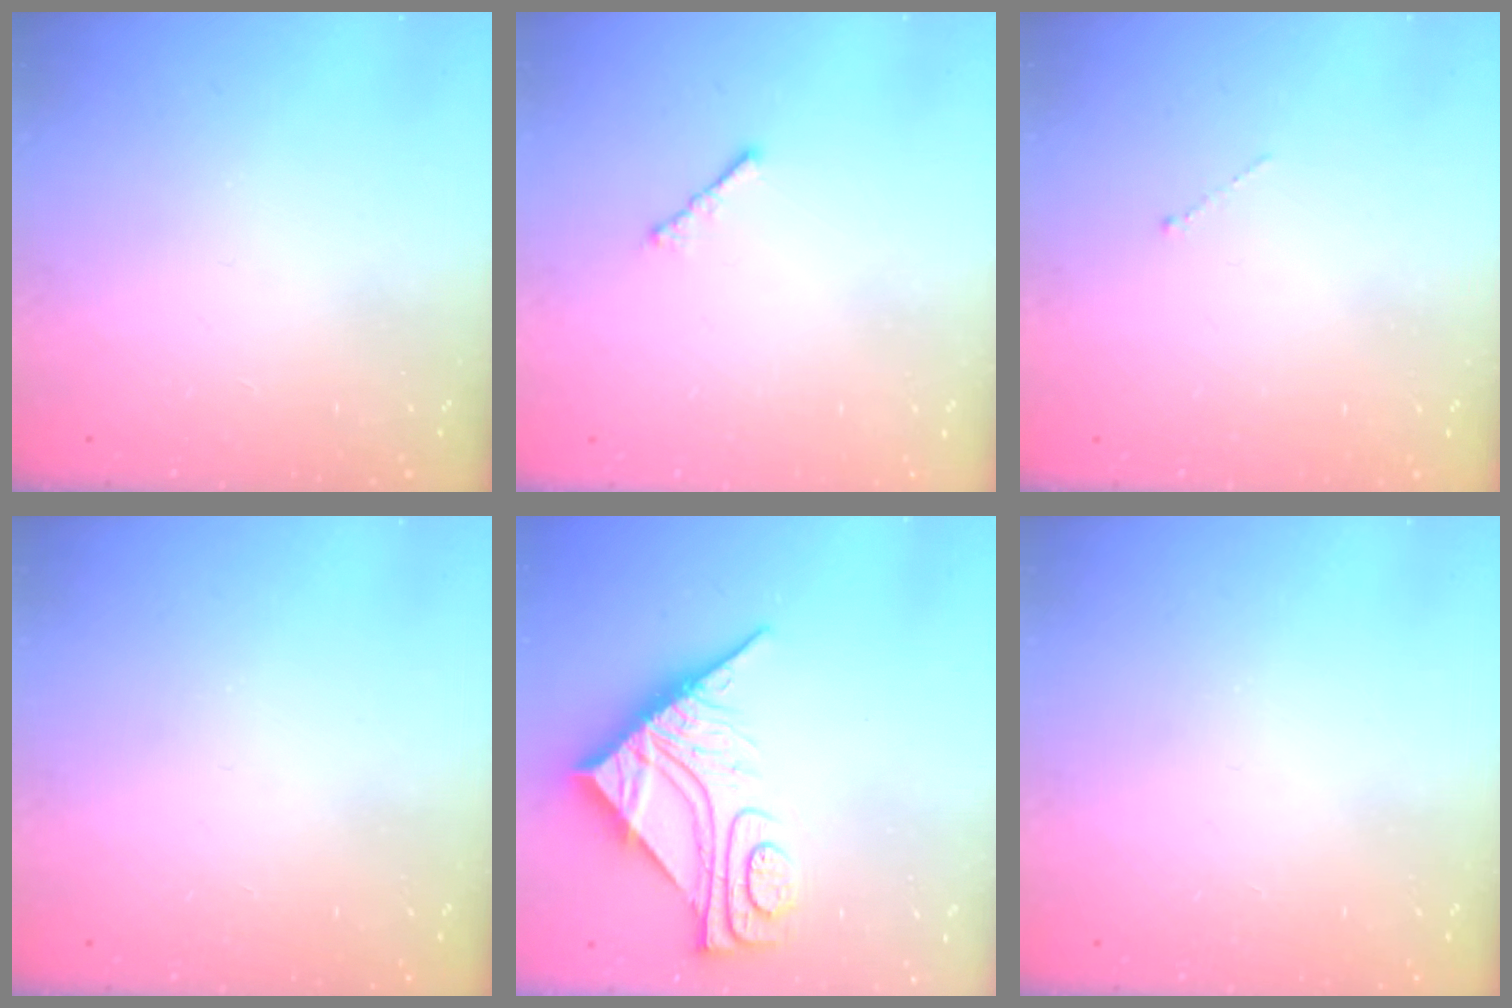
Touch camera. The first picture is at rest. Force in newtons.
{"total": 1.7, "press": 1.6, "slide": 0.5}
{"total": 0.0}
{"total": 0.0}
{"total": 11.7, "press": 11.7, "slide": 1.1}
{"total": 0.0}